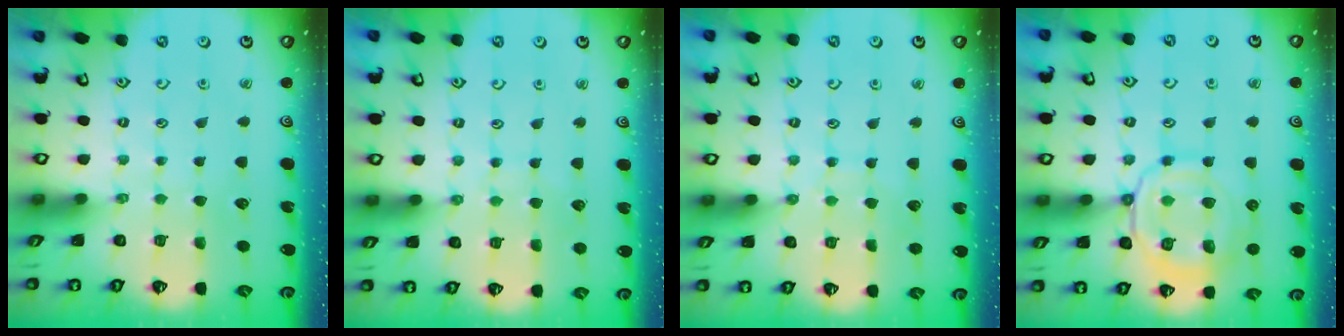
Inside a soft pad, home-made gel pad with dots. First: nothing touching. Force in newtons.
{"total": 4.0, "press": 3.9, "slide": 0.5}
{"total": 6.5, "press": 6.5, "slide": 0.6}
{"total": 14.1, "press": 14.0, "slide": 1.5}